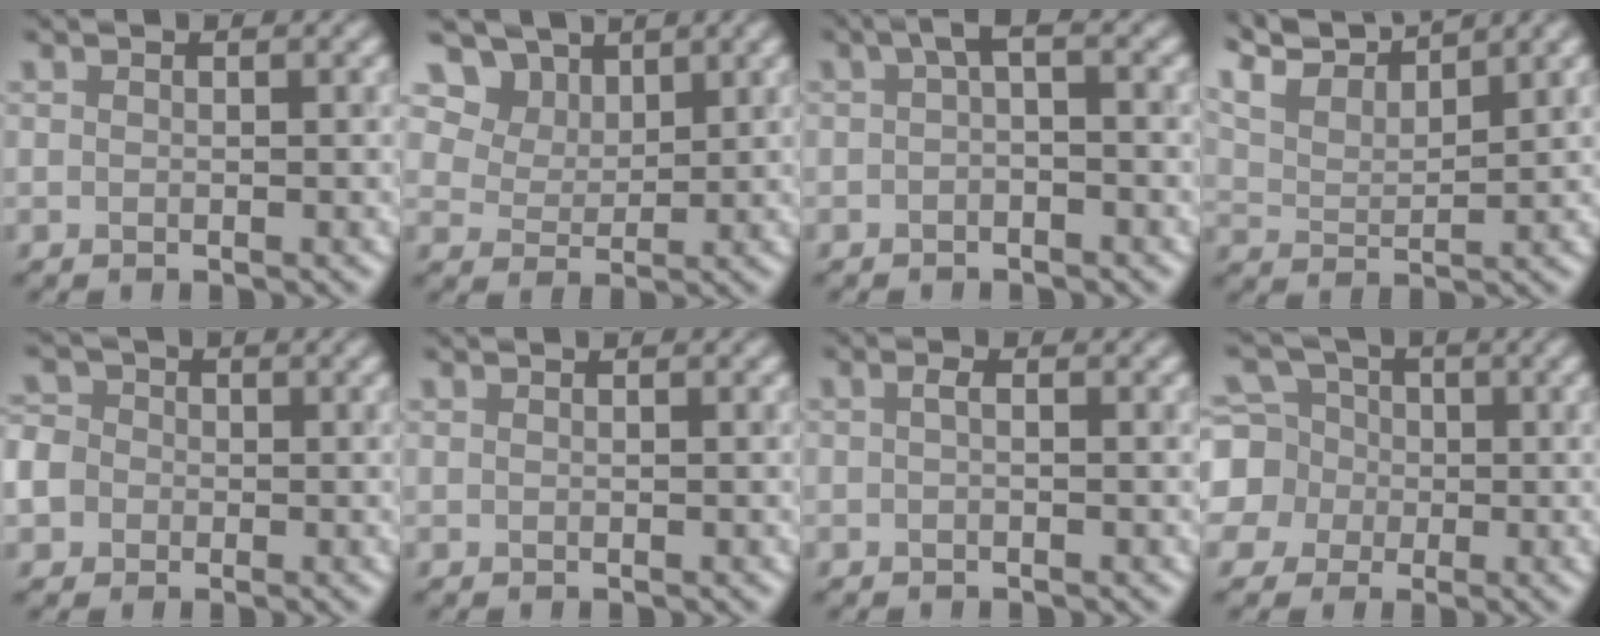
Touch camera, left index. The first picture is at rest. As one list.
[{"total": 7.0, "force": [5.1, 4.2, 2.3], "torque": [-0.075, -0.002, 0.099]}, {"total": 1.4, "force": [-0.1, 0.2, 1.4], "torque": [-0.024, 0.006, -0.002]}, {"total": 7.0, "force": [6.4, 1.1, 2.6], "torque": [-0.059, 0.020, 0.105]}, {"total": 5.4, "force": [-1.1, 4.9, 2.1], "torque": [-0.054, 0.015, -0.048]}, {"total": 0.0}, {"total": 0.6, "force": [0.0, 0.0, 0.6], "torque": [-0.012, 0.003, 0.001]}, {"total": 8.1, "force": [0.8, 7.6, 2.7], "torque": [-0.083, 0.031, -0.021]}]